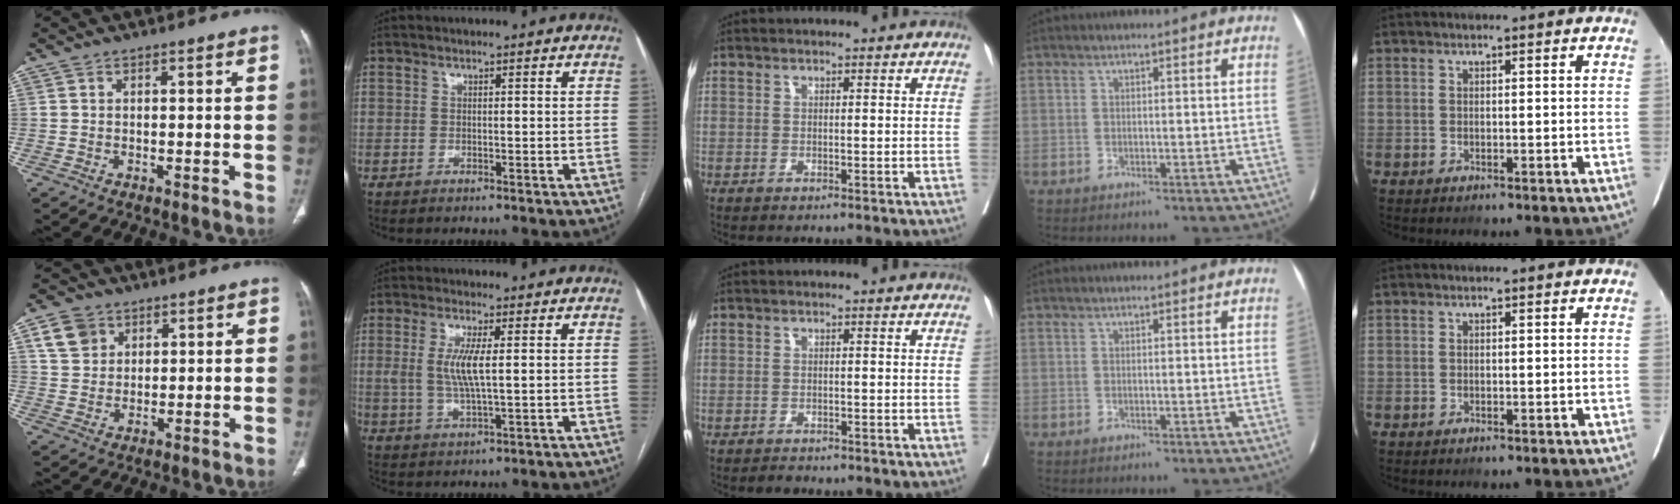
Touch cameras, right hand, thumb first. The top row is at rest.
{"thumb": {"total": 6.3, "force": [3.0, 5.0, 2.4], "torque": [-0.026, -0.007, 0.061]}, "index": {"total": 5.7, "force": [0.7, 1.0, 5.5], "torque": [-0.123, -0.001, 0.017]}, "middle": {"total": 1.2, "force": [-1.1, 0.4, 0.2], "torque": [-0.004, -0.001, -0.013]}}